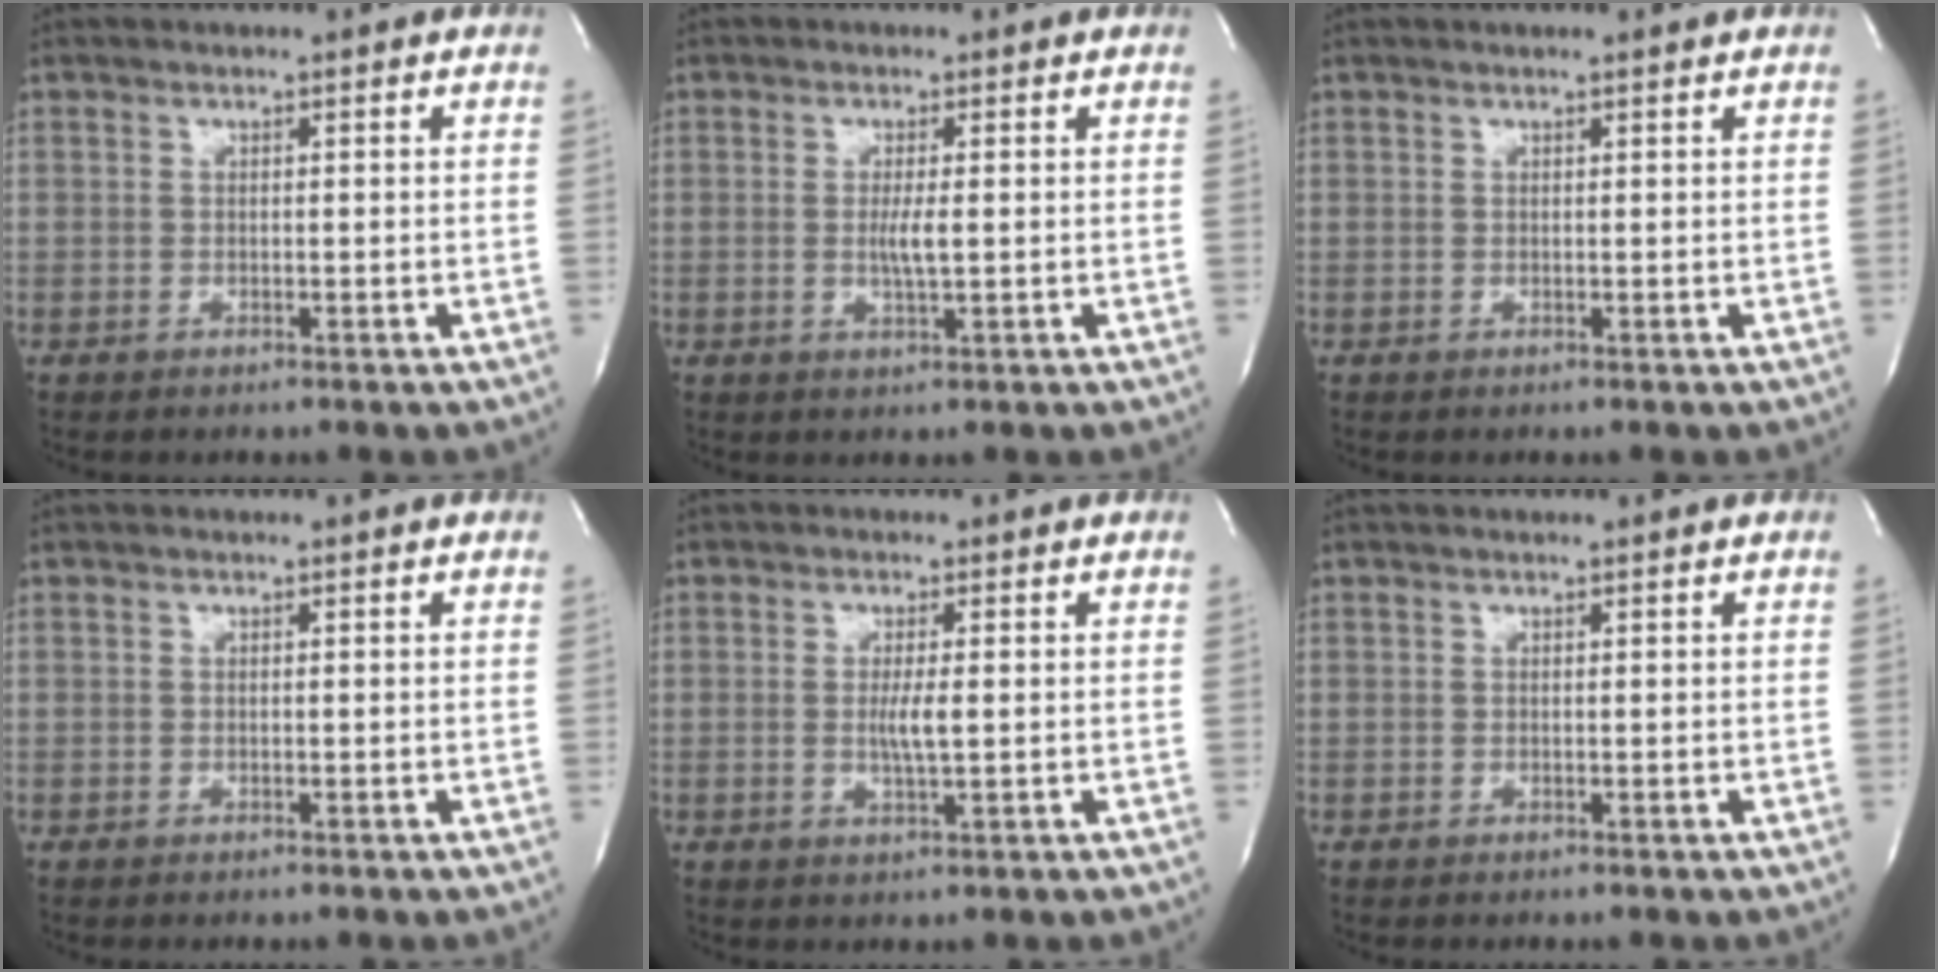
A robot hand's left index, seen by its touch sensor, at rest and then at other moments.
{"total": 2.6, "force": [-0.5, 0.0, 2.6], "torque": [-0.055, -0.010, -0.006]}
{"total": 0.8, "force": [0.7, -0.2, 0.4], "torque": [-0.009, 0.001, 0.010]}
{"total": 0.0}
{"total": 3.0, "force": [-0.5, 0.0, 2.9], "torque": [-0.061, -0.010, -0.006]}
{"total": 0.0}